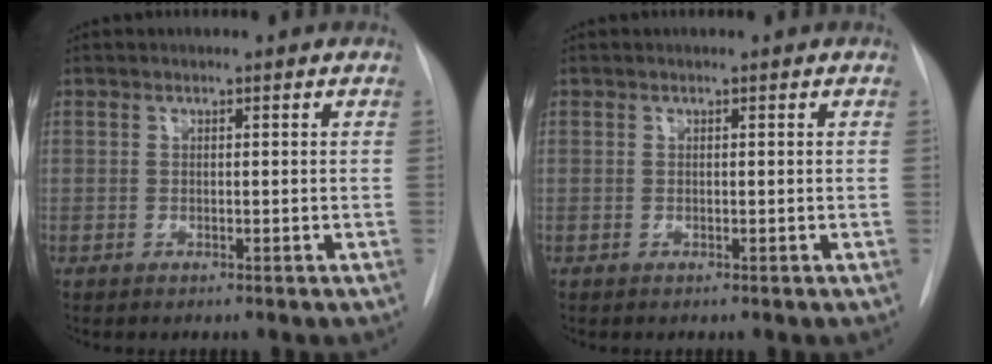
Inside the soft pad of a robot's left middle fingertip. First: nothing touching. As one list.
[{"total": 0.0}]